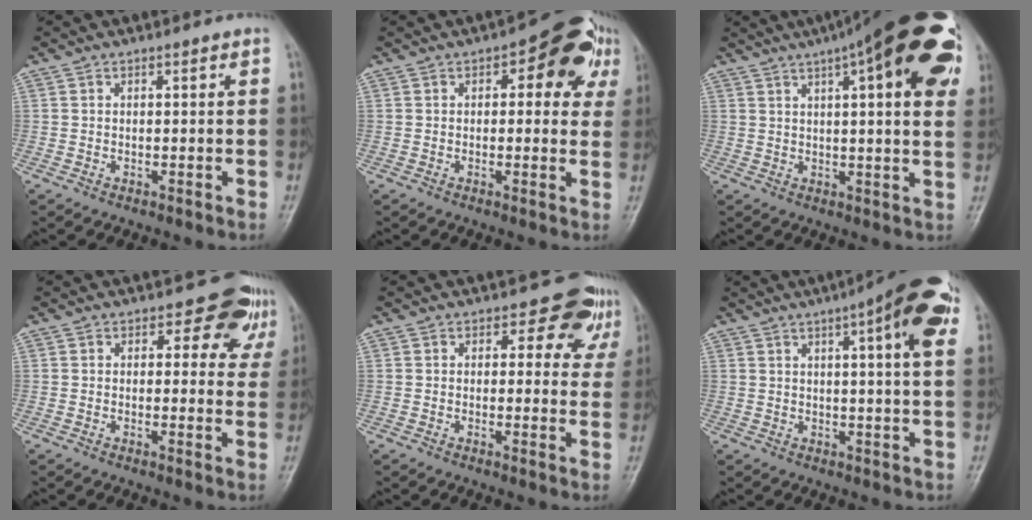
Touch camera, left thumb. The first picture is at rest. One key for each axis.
{"total": 11.2, "fx": 4.1, "fy": 5.8, "fz": 8.7, "tx": -0.056, "ty": 0.007, "tz": 0.041}
{"total": 24.9, "fx": 11.0, "fy": 6.4, "fz": 21.3, "tx": -0.262, "ty": 0.018, "tz": 0.147}
{"total": 6.9, "fx": 4.4, "fy": 4.4, "fz": 3.0, "tx": 0.002, "ty": -0.021, "tz": 0.033}
{"total": 7.0, "fx": 4.8, "fy": 4.4, "fz": 2.7, "tx": 0.007, "ty": -0.023, "tz": 0.036}
{"total": 14.1, "fx": 6.1, "fy": 2.8, "fz": 12.4, "tx": -0.149, "ty": -0.002, "tz": 0.073}